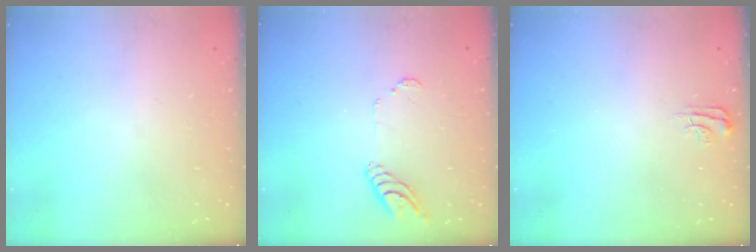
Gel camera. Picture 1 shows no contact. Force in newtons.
{"total": 7.5, "press": 7.4, "slide": 0.6}
{"total": 4.0, "press": 4.0, "slide": 0.4}